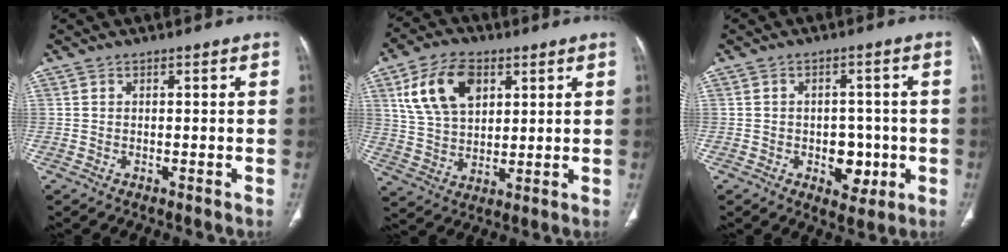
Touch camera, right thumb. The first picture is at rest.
{"total": 13.6, "force": [5.4, 8.5, 9.1], "torque": [-0.151, -0.009, 0.105]}
{"total": 6.7, "force": [-1.6, 4.7, 4.5], "torque": [-0.024, 0.007, -0.013]}